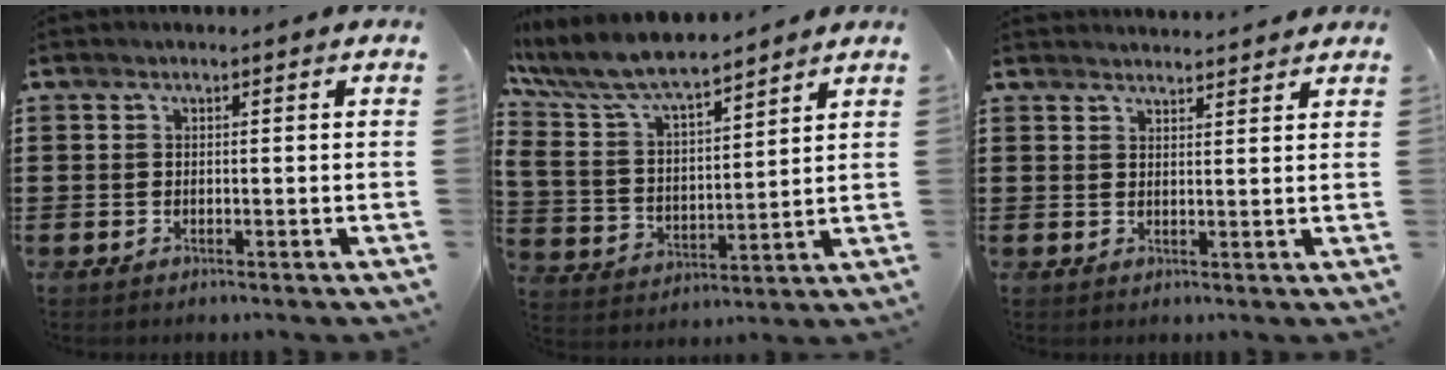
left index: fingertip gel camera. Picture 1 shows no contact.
{"total": 8.4, "force": [7.3, 2.0, 3.7], "torque": [-0.105, -0.038, 0.127]}
{"total": 2.1, "force": [2.1, -0.1, -0.1], "torque": [-0.004, -0.004, 0.041]}